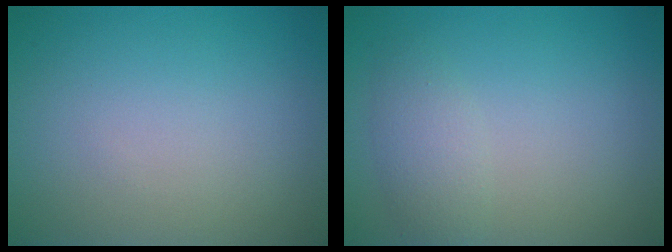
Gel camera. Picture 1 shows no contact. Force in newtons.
{"total": 2.1, "press": 2.1, "slide": 0.2}